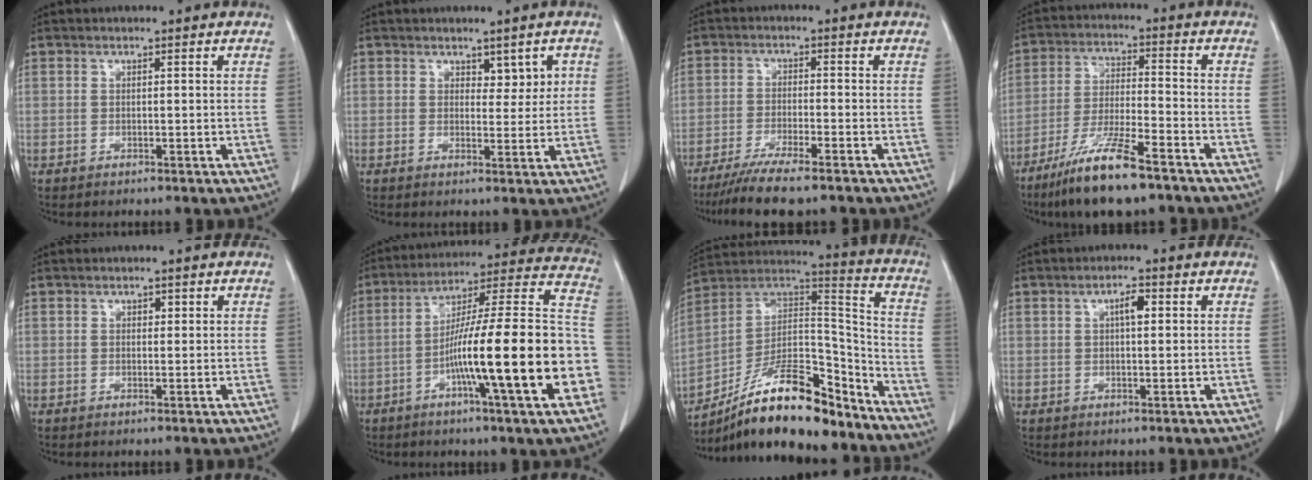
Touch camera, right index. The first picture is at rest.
{"total": 3.0, "force": [1.3, 1.8, 2.0], "torque": [-0.014, 0.001, 0.018]}
{"total": 8.9, "force": [-7.1, 0.4, 5.3], "torque": [-0.084, -0.023, -0.118]}
{"total": 12.5, "force": [-8.7, 1.5, 8.8], "torque": [-0.175, -0.030, -0.159]}
{"total": 0.8, "force": [0.3, 0.6, 0.5], "torque": [-0.005, 0.001, 0.003]}
{"total": 24.0, "force": [-6.6, 0.9, 23.1], "torque": [-0.280, 0.011, -0.107]}
{"total": 21.3, "force": [-16.1, 6.0, 12.6], "torque": [-0.211, 0.036, -0.275]}
{"total": 2.6, "force": [0.7, 0.8, 2.4], "torque": [-0.043, 0.005, 0.010]}